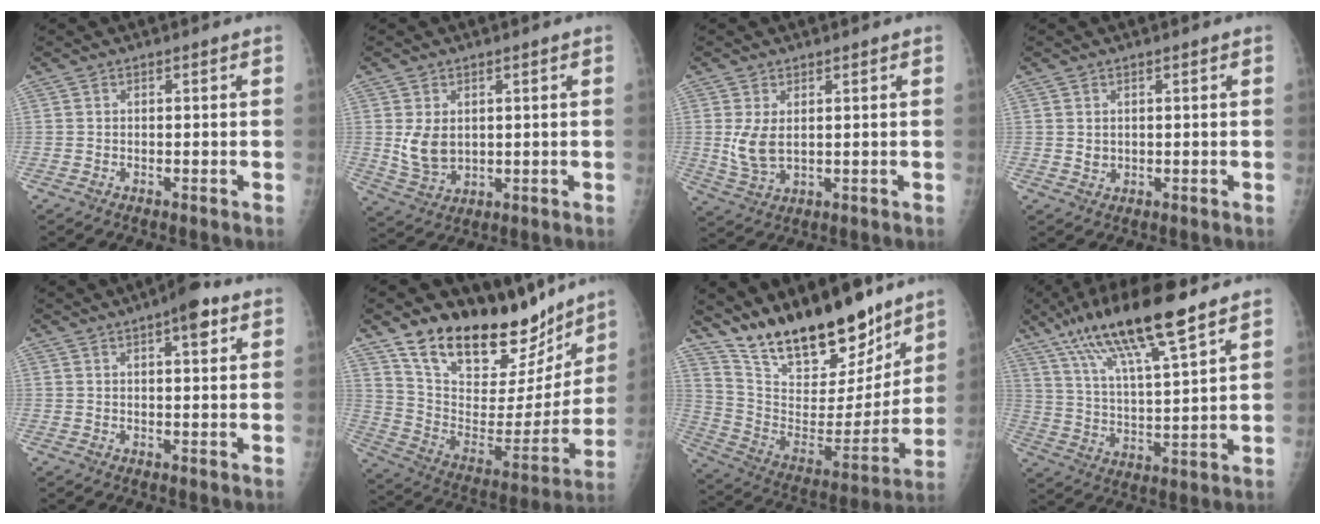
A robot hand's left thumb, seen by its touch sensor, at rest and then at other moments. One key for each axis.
{"total": 6.3, "fx": 1.0, "fy": 4.6, "fz": 4.2, "tx": -0.063, "ty": -0.015, "tz": 0.036}
{"total": 5.4, "fx": 1.1, "fy": 3.1, "fz": 4.3, "tx": -0.083, "ty": -0.013, "tz": 0.030}
{"total": 1.5, "fx": 0.4, "fy": 1.2, "fz": 0.7, "tx": -0.007, "ty": -0.004, "tz": 0.012}
{"total": 5.7, "fx": 2.9, "fy": 1.8, "fz": 4.6, "tx": -0.054, "ty": -0.004, "tz": 0.034}
{"total": 24.3, "fx": 19.4, "fy": 10.3, "fz": 10.5, "tx": -0.124, "ty": -0.105, "tz": 0.311}
{"total": 24.2, "fx": 18.9, "fy": 8.8, "fz": 12.1, "tx": -0.163, "ty": -0.095, "tz": 0.320}
{"total": 17.7, "fx": 11.6, "fy": 3.3, "fz": 13.0, "tx": -0.226, "ty": -0.040, "tz": 0.214}